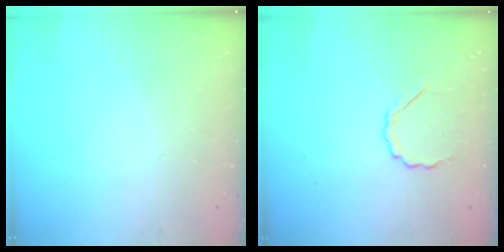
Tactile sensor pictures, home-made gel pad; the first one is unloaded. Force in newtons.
{"total": 4.2, "press": 4.0, "slide": 1.4}